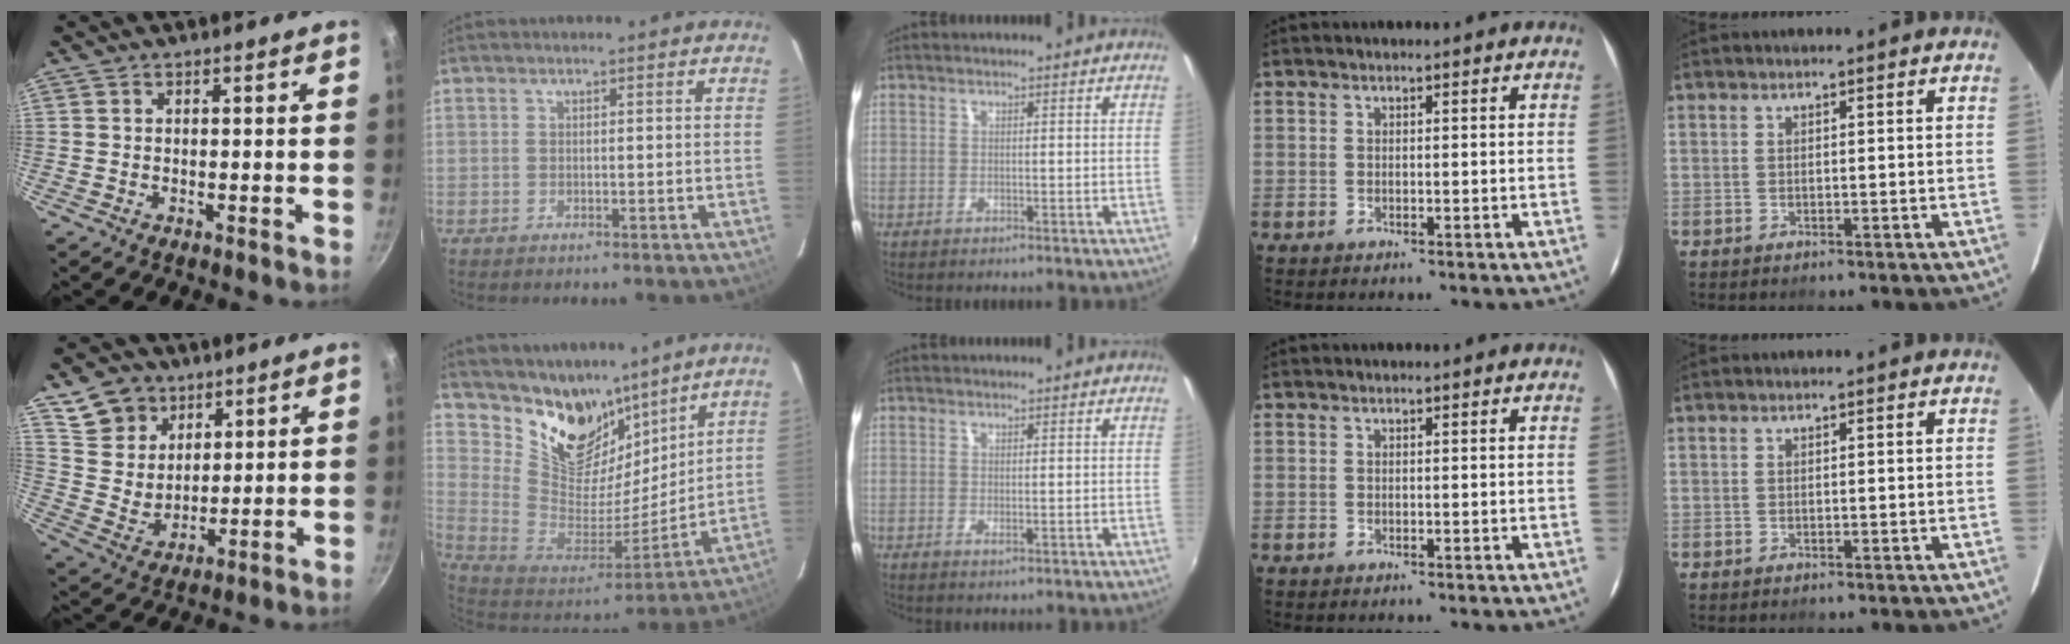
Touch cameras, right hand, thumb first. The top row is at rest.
{"thumb": {"total": 10.2, "force": [6.1, 7.5, 3.3], "torque": [-0.032, -0.025, 0.124]}, "index": {"total": 18.7, "force": [13.6, 10.4, 7.6], "torque": [-0.170, -0.007, 0.261]}, "middle": {"total": 0.8, "force": [-0.1, 0.0, 0.7], "torque": [-0.012, 0.000, -0.001]}}